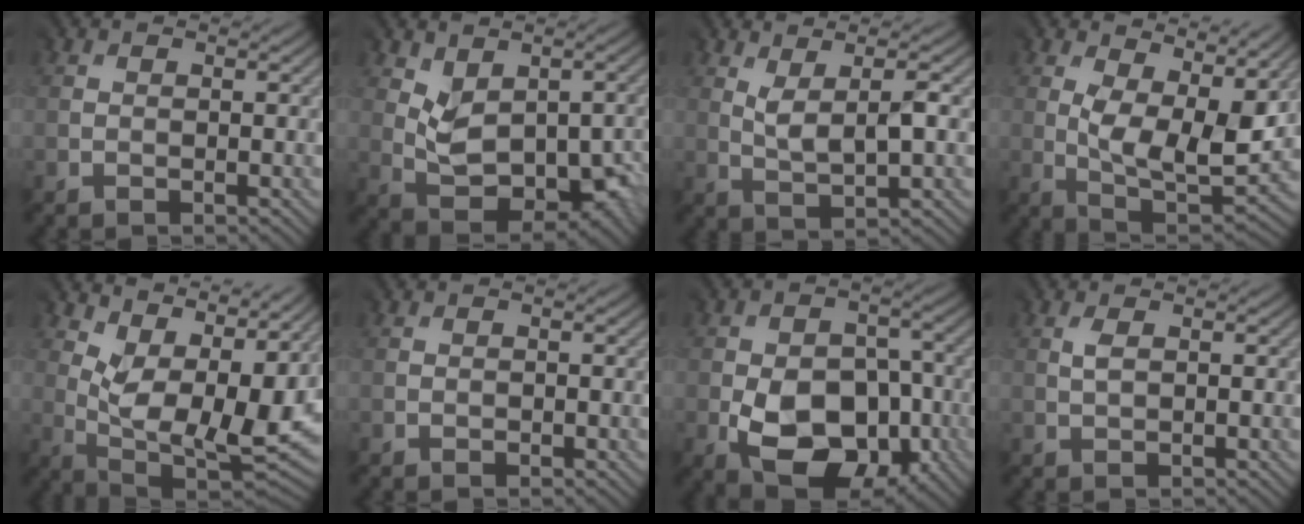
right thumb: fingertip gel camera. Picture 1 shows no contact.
{"total": 5.4, "force": [1.1, 3.6, 3.9], "torque": [-0.075, -0.018, 0.031]}
{"total": 2.8, "force": [1.6, 0.2, 2.3], "torque": [-0.051, -0.004, 0.034]}
{"total": 10.0, "force": [3.9, 4.3, 8.1], "torque": [-0.146, -0.013, 0.067]}
{"total": 13.2, "force": [6.0, 6.3, 9.9], "torque": [-0.167, 0.007, 0.110]}
{"total": 0.5, "force": [-0.2, 0.5, 0.1], "torque": [0.001, -0.003, 0.000]}
{"total": 10.5, "force": [-3.5, 7.2, 6.8], "torque": [-0.114, -0.041, -0.045]}
{"total": 1.4, "force": [0.9, 0.7, 0.8], "torque": [-0.024, 0.001, 0.020]}